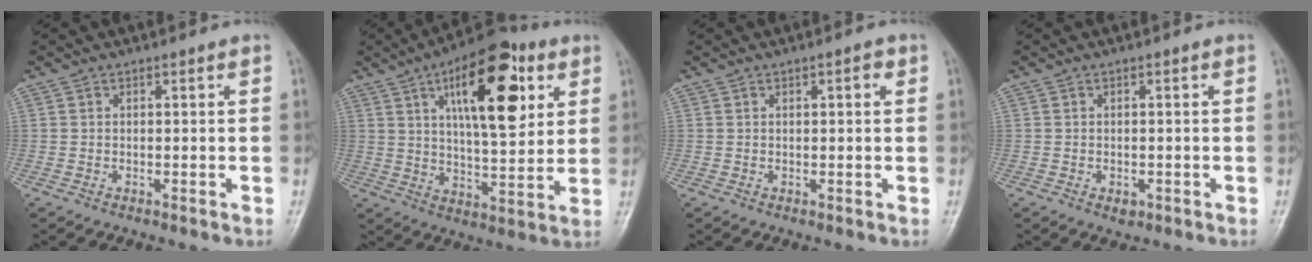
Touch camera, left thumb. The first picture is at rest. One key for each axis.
{"total": 19.3, "fx": 7.6, "fy": 8.0, "fz": 15.8, "tx": -0.207, "ty": -0.020, "tz": 0.113}
{"total": 1.7, "fx": 0.6, "fy": 0.6, "fz": 1.4, "tx": -0.016, "ty": 0.002, "tz": 0.007}
{"total": 1.5, "fx": -0.7, "fy": 1.1, "fz": 0.7, "tx": -0.002, "ty": 0.000, "tz": -0.007}